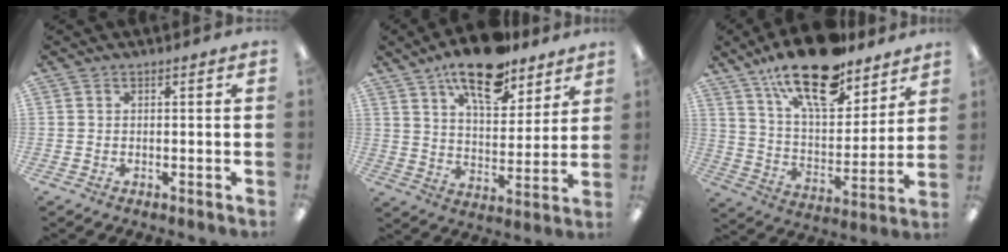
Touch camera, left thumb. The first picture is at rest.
{"total": 17.0, "force": [12.5, 6.9, 9.3], "torque": [-0.144, -0.066, 0.212]}
{"total": 21.3, "force": [15.3, 8.3, 12.3], "torque": [-0.209, -0.084, 0.263]}